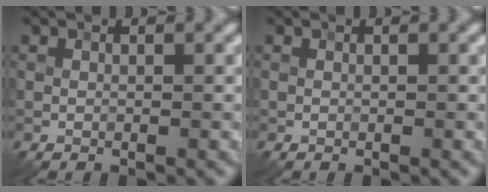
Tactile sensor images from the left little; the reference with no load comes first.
{"total": 0.0}